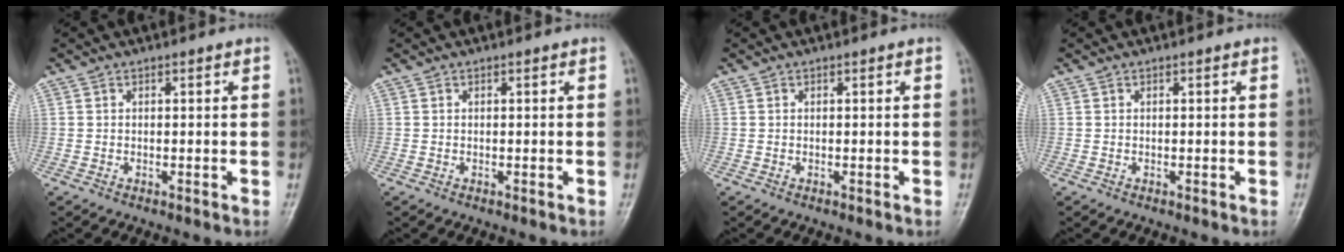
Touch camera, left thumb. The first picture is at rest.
{"total": 0.0}
{"total": 0.0}
{"total": 0.0}